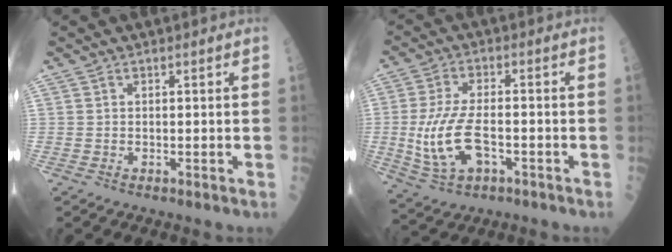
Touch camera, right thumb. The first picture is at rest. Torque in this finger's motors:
{"motor_torque": [1.22, 1.10, 0.93, -0.33, 0.33]}